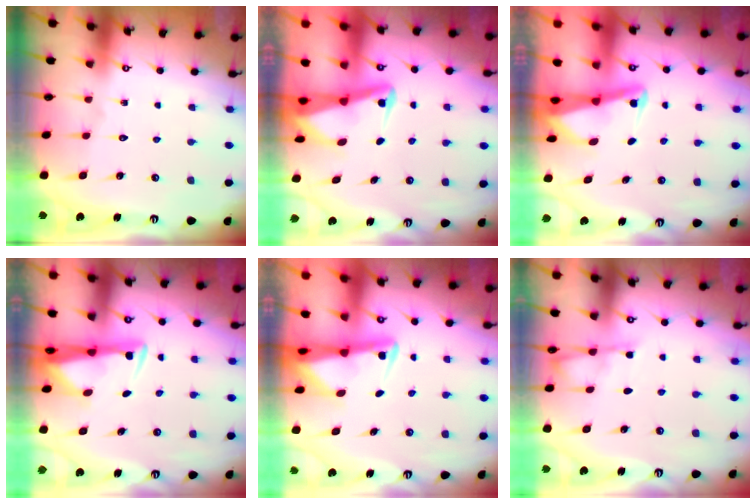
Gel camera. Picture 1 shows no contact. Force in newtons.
{"total": 3.4, "press": 3.3, "slide": 0.7}
{"total": 2.7, "press": 2.6, "slide": 0.6}
{"total": 2.9, "press": 2.8, "slide": 0.9}
{"total": 2.7, "press": 2.6, "slide": 0.6}
{"total": 2.2, "press": 2.2, "slide": 0.3}